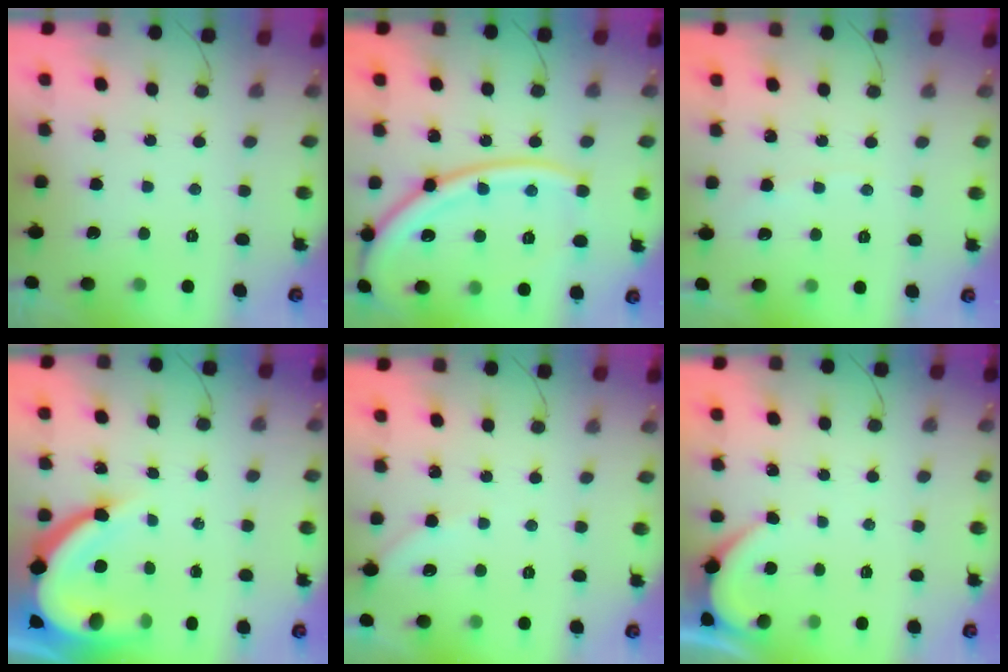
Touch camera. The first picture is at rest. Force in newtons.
{"total": 18.7, "press": 18.6, "slide": 2.3}
{"total": 3.2, "press": 3.2, "slide": 0.4}
{"total": 15.4, "press": 15.3, "slide": 1.8}
{"total": 2.4, "press": 2.3, "slide": 0.4}
{"total": 1.4, "press": 1.4, "slide": 0.2}